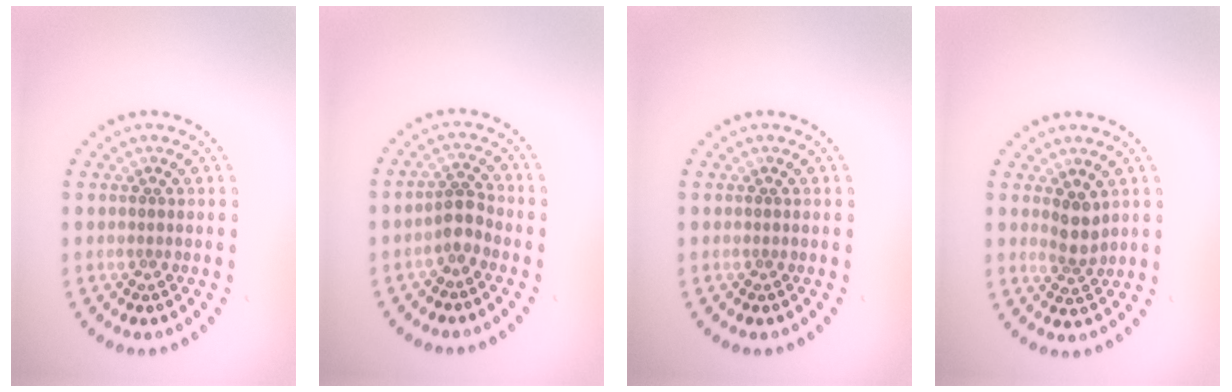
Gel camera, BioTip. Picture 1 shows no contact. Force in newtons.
{"total": 2.1, "press": 1.7, "slide": 1.2}
{"total": 0.0}
{"total": 2.2, "press": 1.8, "slide": 1.3}